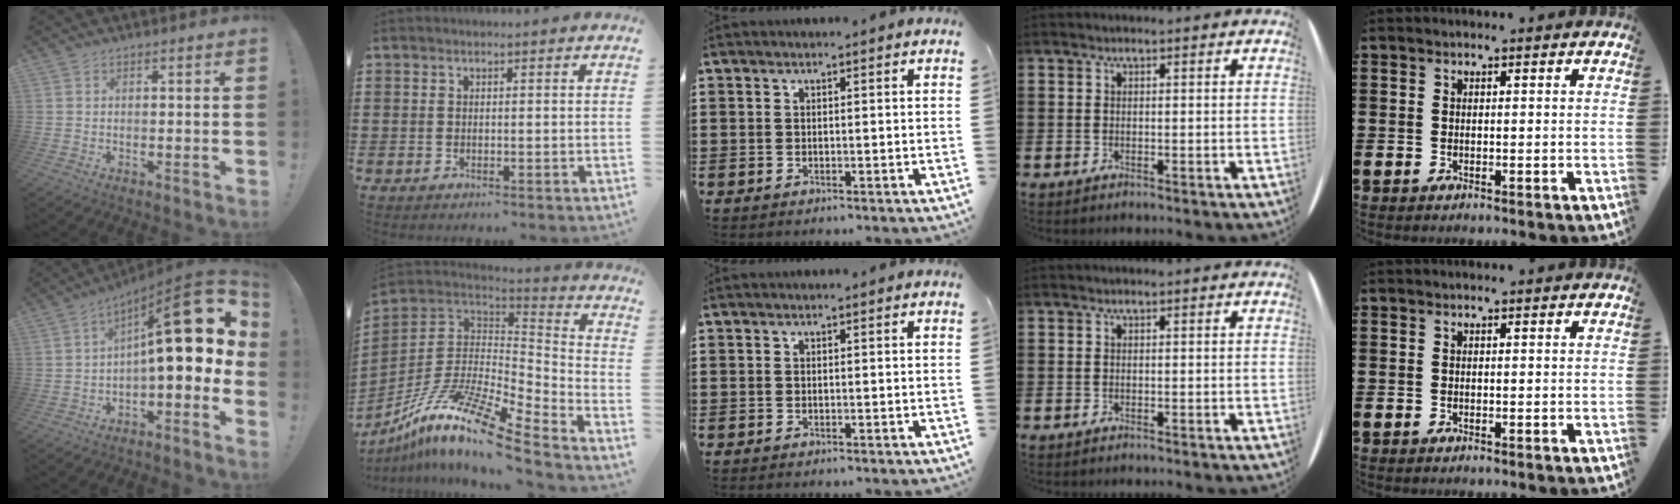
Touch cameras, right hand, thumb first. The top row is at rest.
{"thumb": {"total": 21.3, "force": [3.9, 6.5, 19.9], "torque": [-0.287, -0.025, 0.064]}, "index": {"total": 14.1, "force": [-9.5, 2.5, 10.1], "torque": [-0.206, 0.012, -0.185]}}